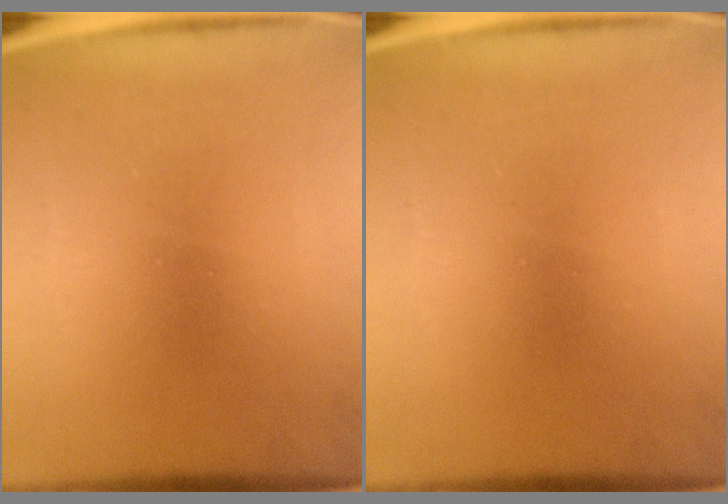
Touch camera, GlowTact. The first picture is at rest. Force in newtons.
{"total": 0.0}